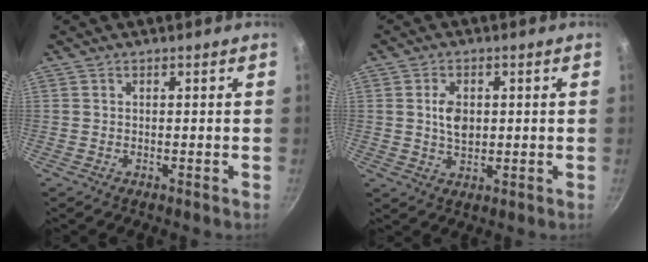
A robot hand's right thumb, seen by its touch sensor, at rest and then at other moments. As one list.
[{"total": 5.0, "force": [0.7, 3.3, 3.8], "torque": [-0.057, -0.004, 0.016]}]